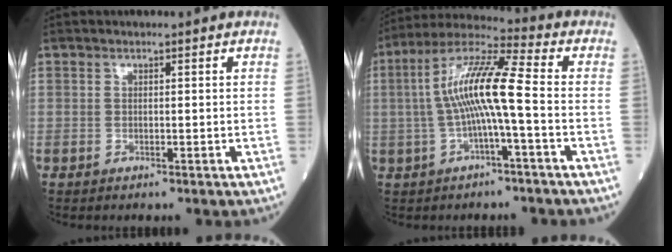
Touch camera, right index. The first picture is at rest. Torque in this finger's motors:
{"motor_torque": [1.29, 0.31, 0.80, 0.21]}